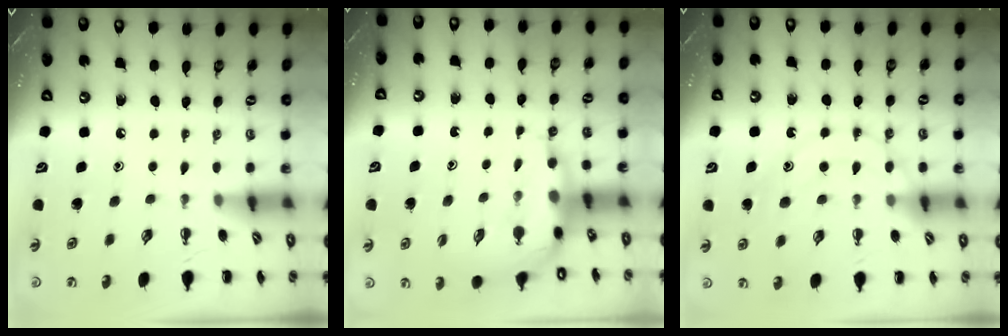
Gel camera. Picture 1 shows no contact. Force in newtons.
{"total": 6.9, "press": 6.7, "slide": 1.8}
{"total": 12.3, "press": 12.2, "slide": 1.7}